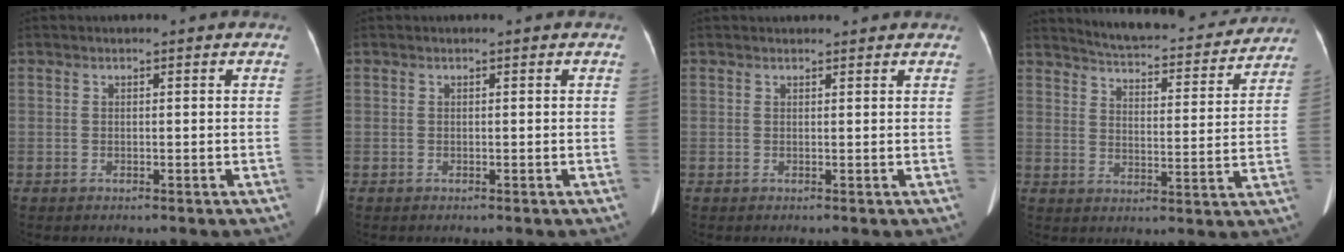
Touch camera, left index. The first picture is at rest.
{"total": 0.0}
{"total": 3.1, "force": [2.9, 0.8, 0.6], "torque": [-0.007, 0.024, 0.034]}
{"total": 18.4, "force": [17.2, 3.2, 5.8], "torque": [-0.079, -0.008, 0.223]}